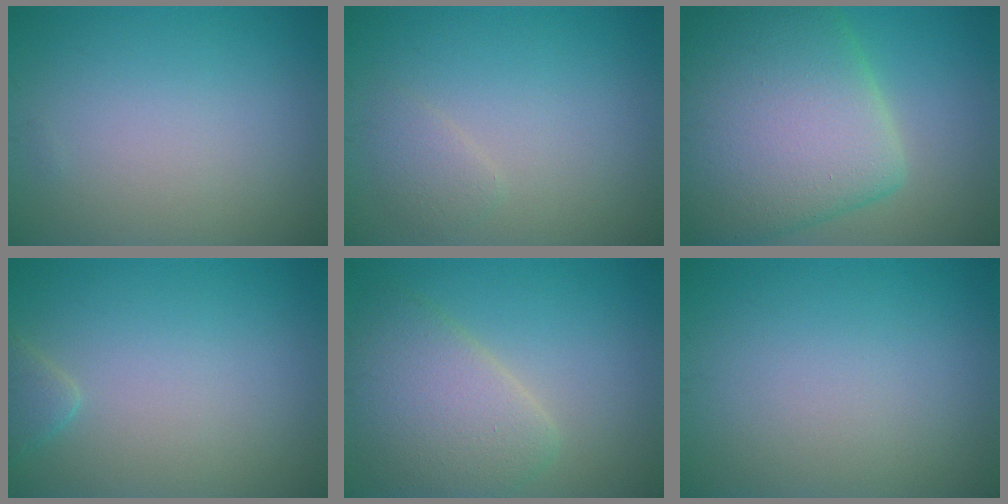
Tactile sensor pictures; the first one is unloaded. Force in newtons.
{"total": 1.3, "press": 1.3, "slide": 0.1}
{"total": 13.0, "press": 13.0, "slide": 0.5}
{"total": 1.4, "press": 1.4, "slide": 0.1}
{"total": 5.5, "press": 5.5, "slide": 0.3}
{"total": 0.0}